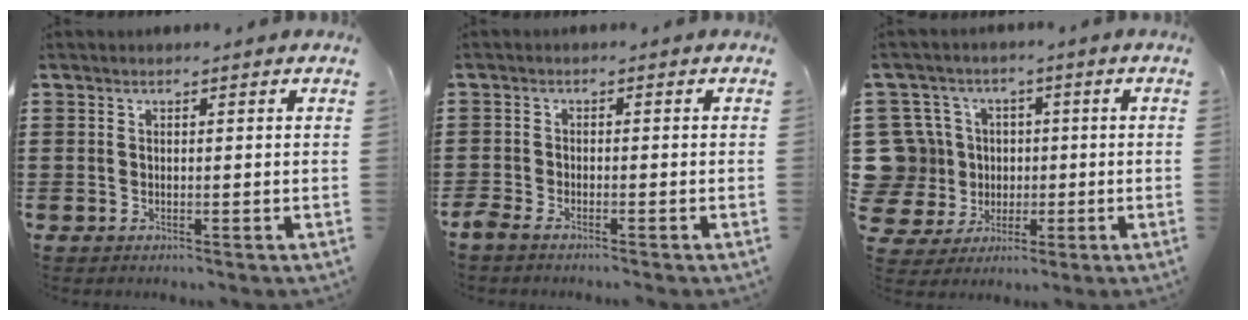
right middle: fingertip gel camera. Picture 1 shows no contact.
{"total": 1.6, "force": [-1.4, 0.2, 0.7], "torque": [-0.030, -0.004, -0.033]}
{"total": 10.8, "force": [0.9, 10.2, 3.4], "torque": [-0.138, 0.017, 0.024]}